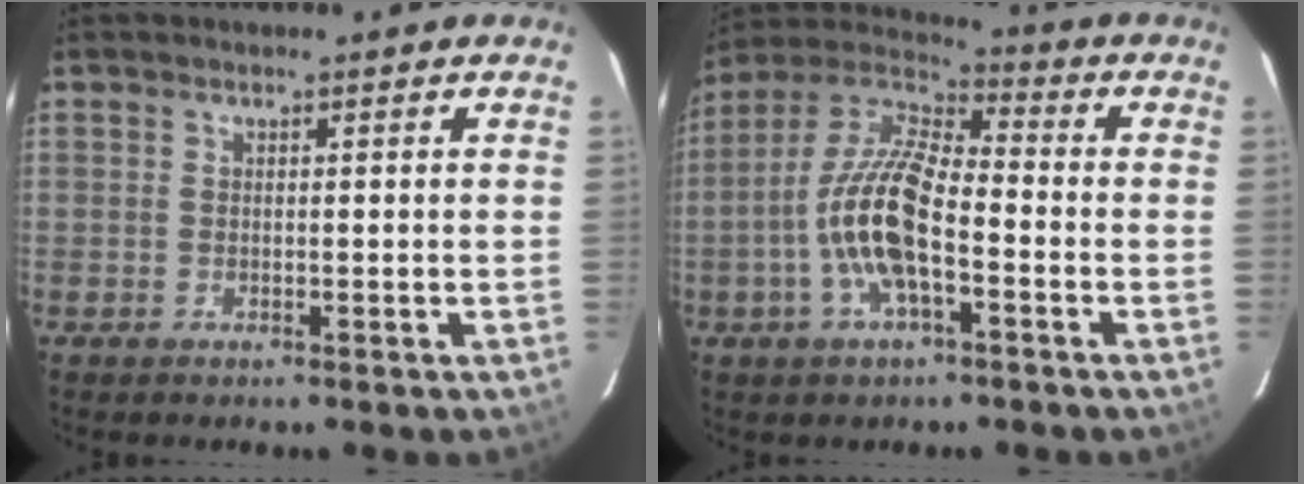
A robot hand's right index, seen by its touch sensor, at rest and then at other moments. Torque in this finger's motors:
{"motor_torque": [1.82, -0.32, 1.05, 0.21]}